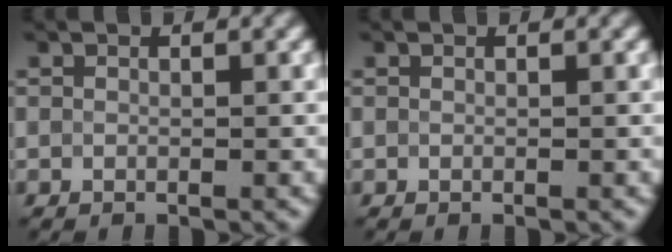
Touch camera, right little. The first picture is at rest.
{"total": 0.0}